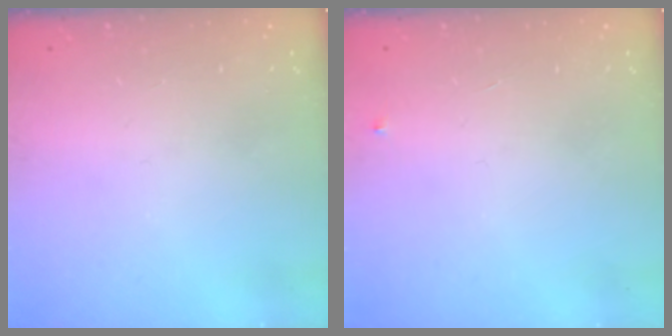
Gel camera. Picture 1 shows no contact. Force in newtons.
{"total": 3.0, "press": 2.9, "slide": 0.4}